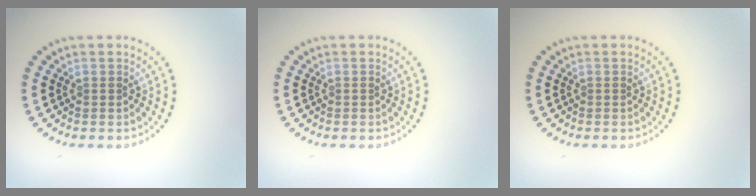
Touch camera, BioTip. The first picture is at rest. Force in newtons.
{"total": 0.0}
{"total": 0.0}